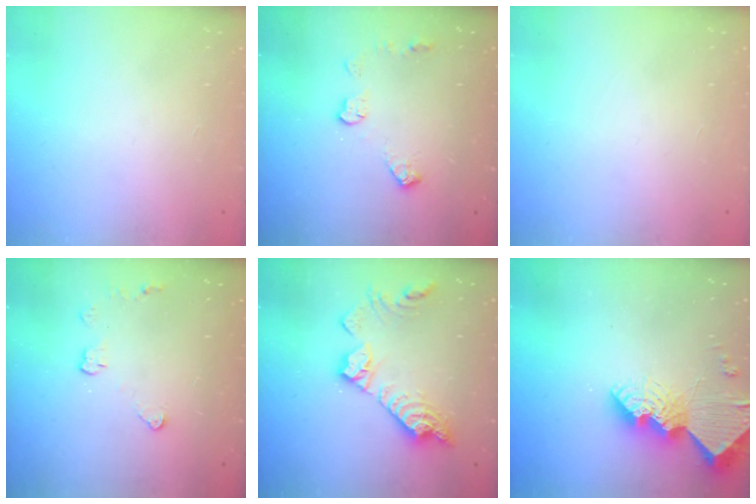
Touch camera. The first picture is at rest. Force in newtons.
{"total": 7.4, "press": 7.4, "slide": 0.3}
{"total": 0.0}
{"total": 3.8, "press": 3.7, "slide": 0.4}
{"total": 15.8, "press": 15.7, "slide": 1.1}
{"total": 11.8, "press": 11.8, "slide": 1.0}